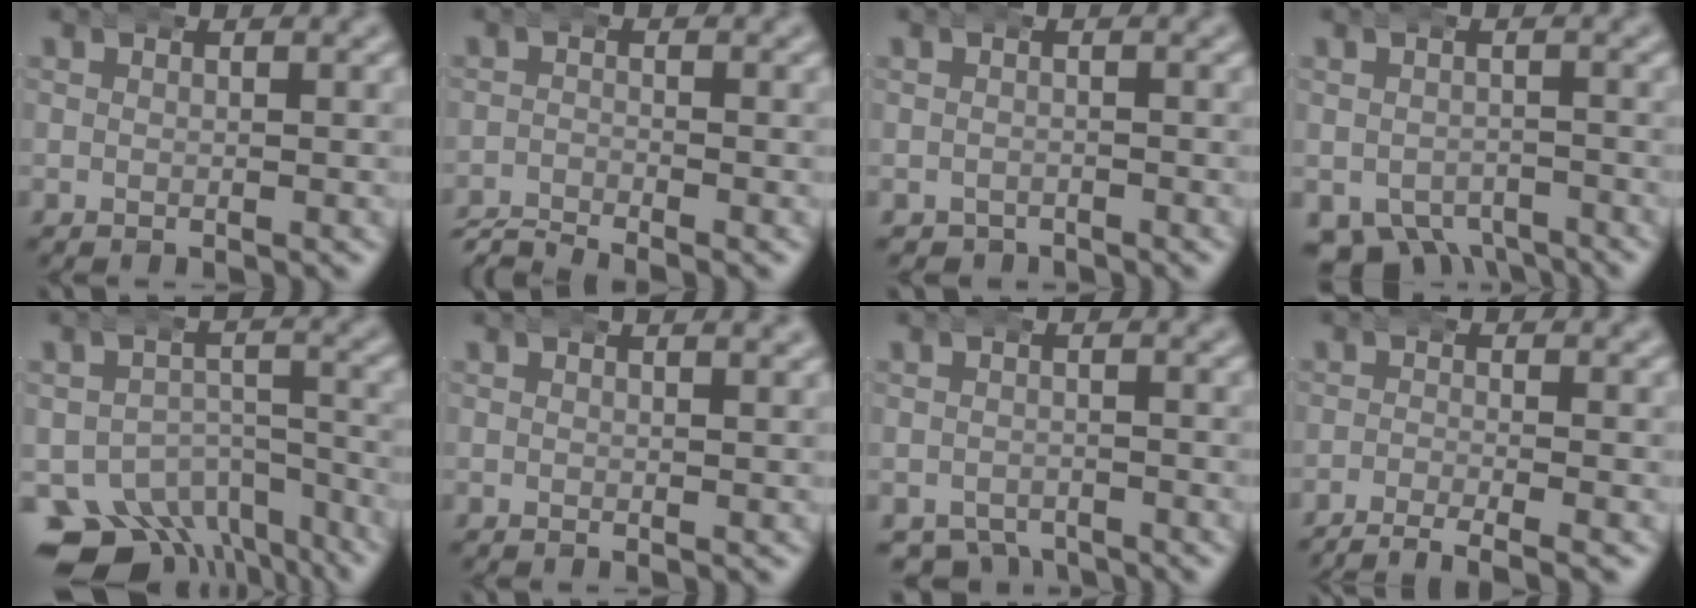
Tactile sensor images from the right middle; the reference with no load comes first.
{"total": 3.7, "force": [-3.6, 0.8, 0.8], "torque": [-0.015, -0.013, -0.060]}
{"total": 1.7, "force": [-1.4, 0.8, -0.3], "torque": [0.005, -0.013, -0.016]}
{"total": 6.2, "force": [-4.5, 3.6, 2.2], "torque": [-0.035, -0.031, -0.061]}
{"total": 12.9, "force": [-7.9, 8.8, 5.1], "torque": [-0.092, -0.053, -0.117]}
{"total": 1.1, "force": [0.7, 0.2, 0.9], "torque": [-0.007, 0.006, 0.006]}
{"total": 4.1, "force": [-3.6, 1.8, 0.8], "torque": [-0.009, -0.021, -0.050]}
{"total": 7.8, "force": [-7.1, 2.0, 2.6], "torque": [-0.031, -0.021, -0.105]}